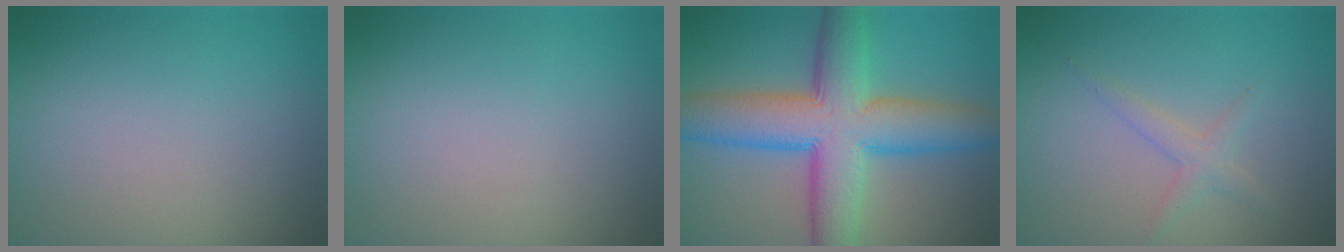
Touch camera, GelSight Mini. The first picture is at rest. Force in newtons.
{"total": 0.0}
{"total": 10.2, "press": 10.2, "slide": 0.3}
{"total": 1.6, "press": 1.6, "slide": 0.1}